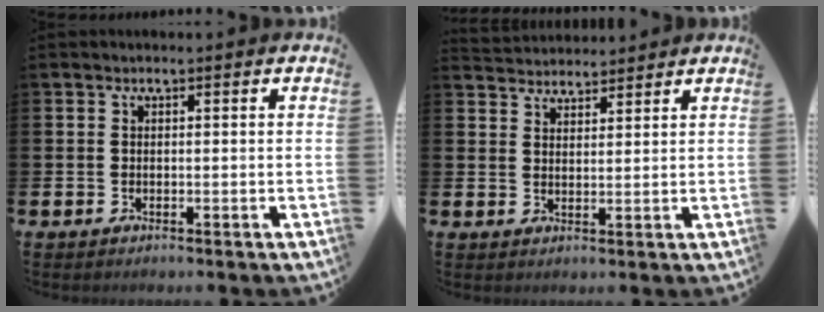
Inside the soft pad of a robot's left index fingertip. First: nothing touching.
{"total": 3.4, "force": [3.3, 0.7, -0.3], "torque": [0.001, -0.018, 0.061]}